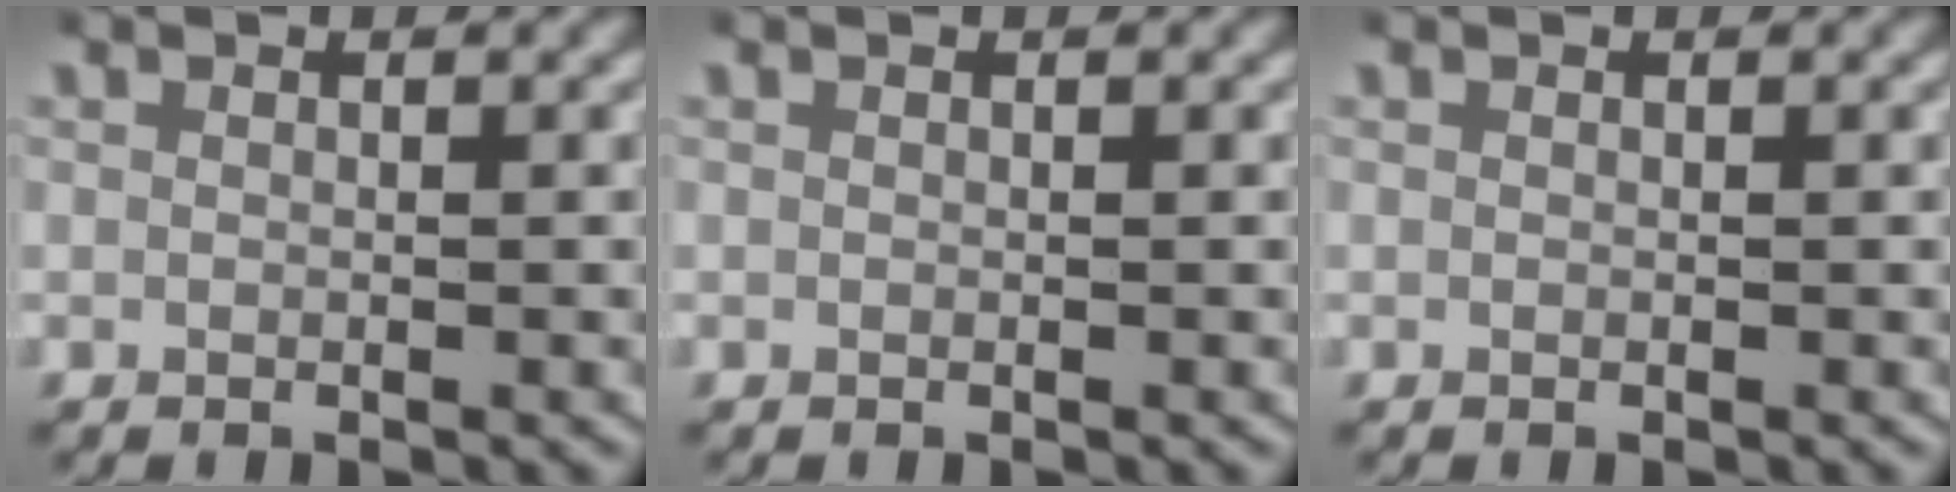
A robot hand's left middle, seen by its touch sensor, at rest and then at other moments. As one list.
[{"total": 0.0}, {"total": 0.0}]